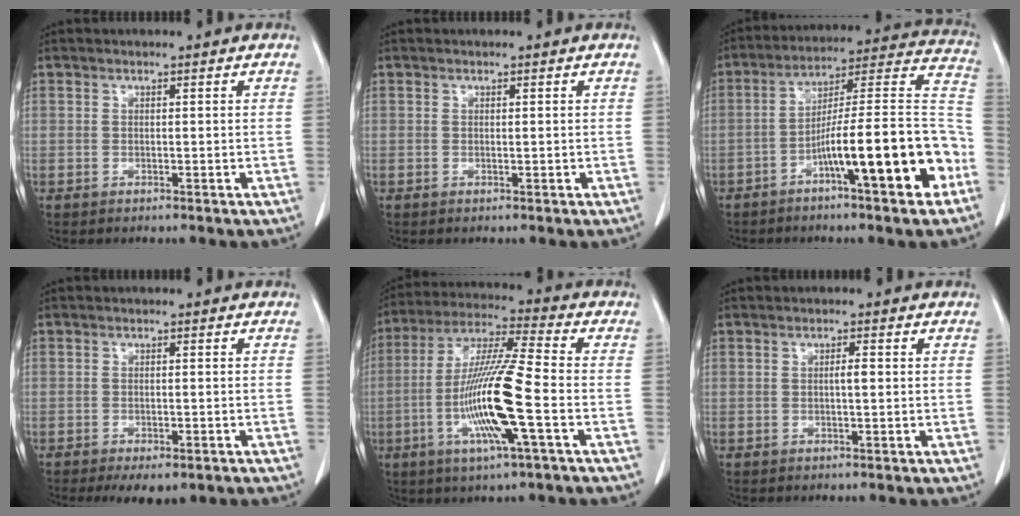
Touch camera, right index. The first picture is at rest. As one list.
[{"total": 0.0}, {"total": 18.7, "force": [-7.5, 2.0, 17.0], "torque": [-0.230, 0.027, -0.115]}, {"total": 5.2, "force": [-3.5, 2.2, 3.1], "torque": [-0.038, -0.006, -0.047]}, {"total": 15.1, "force": [-4.0, 0.3, 14.5], "torque": [-0.293, -0.011, -0.082]}, {"total": 1.2, "force": [0.0, 0.1, 1.2], "torque": [-0.021, 0.002, -0.002]}]